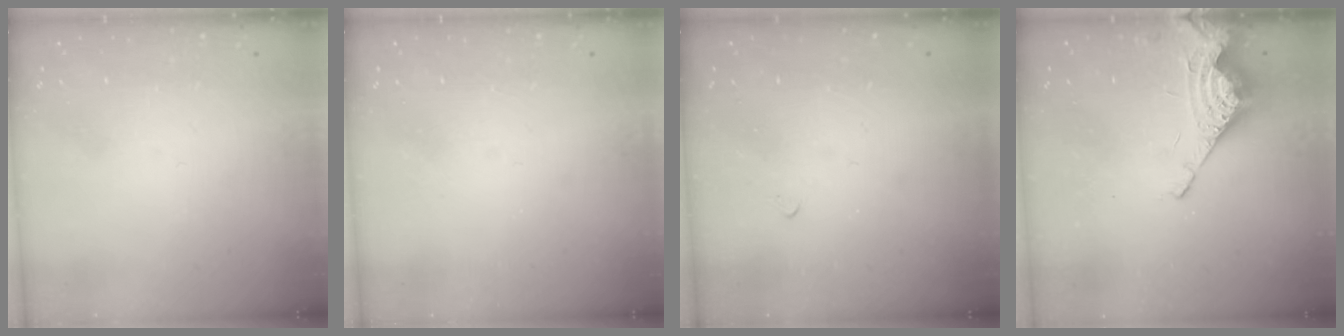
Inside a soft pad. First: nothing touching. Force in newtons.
{"total": 0.8, "press": 0.8, "slide": 0.3}
{"total": 3.9, "press": 3.9, "slide": 0.5}
{"total": 9.0, "press": 9.0, "slide": 0.2}